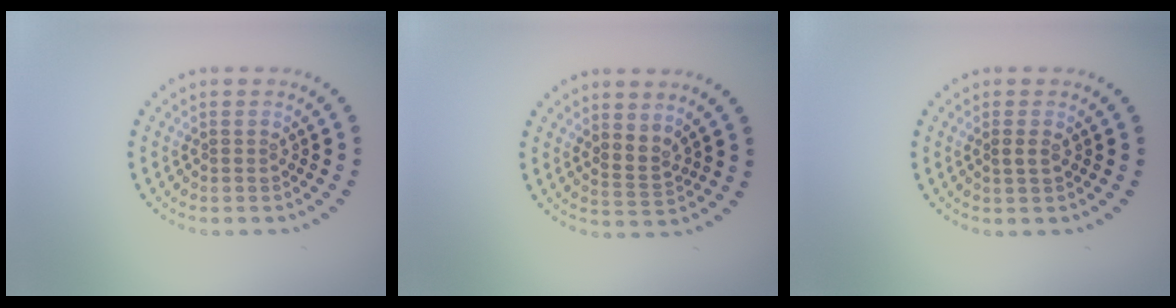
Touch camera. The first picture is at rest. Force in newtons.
{"total": 2.0, "press": 1.3, "slide": 1.5}
{"total": 1.0, "press": 0.9, "slide": 0.3}